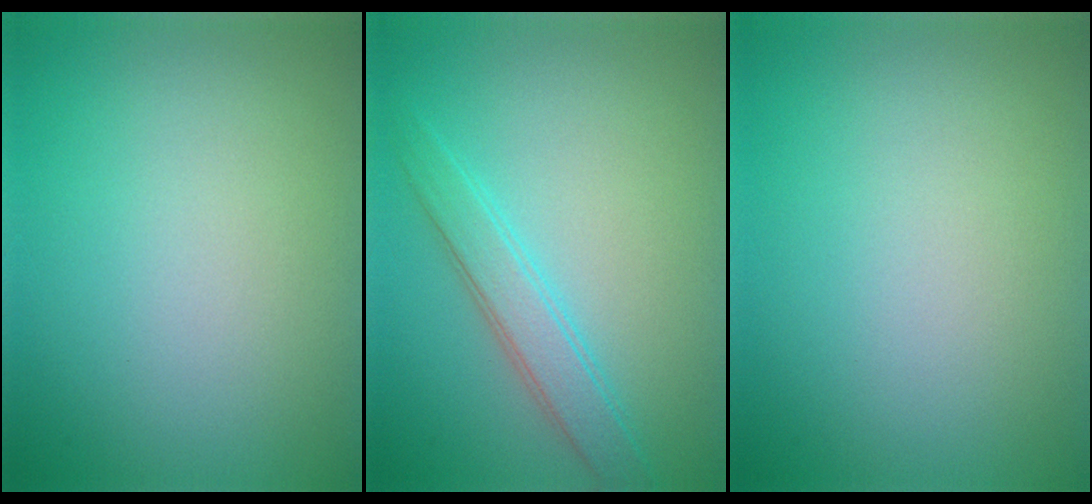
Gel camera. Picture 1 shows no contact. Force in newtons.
{"total": 3.0, "press": 3.0, "slide": 0.1}
{"total": 0.0}